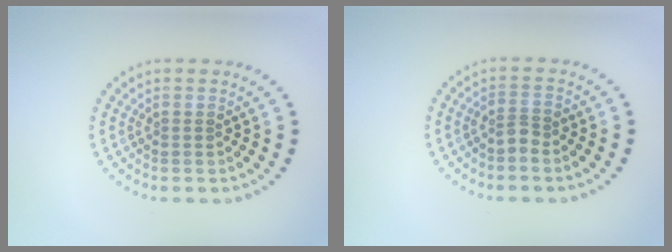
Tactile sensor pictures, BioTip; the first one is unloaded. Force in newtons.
{"total": 1.4, "press": 1.1, "slide": 0.8}